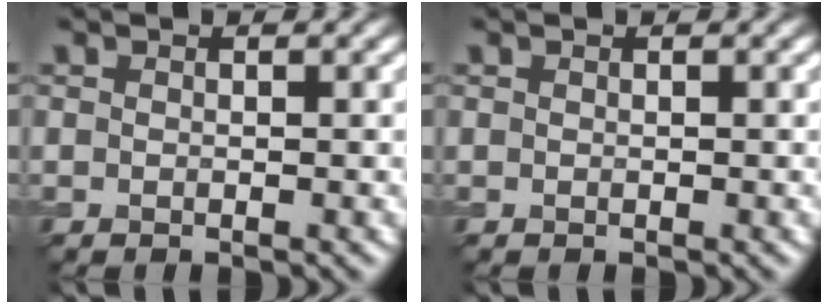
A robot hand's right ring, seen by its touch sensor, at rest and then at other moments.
{"total": 0.0}